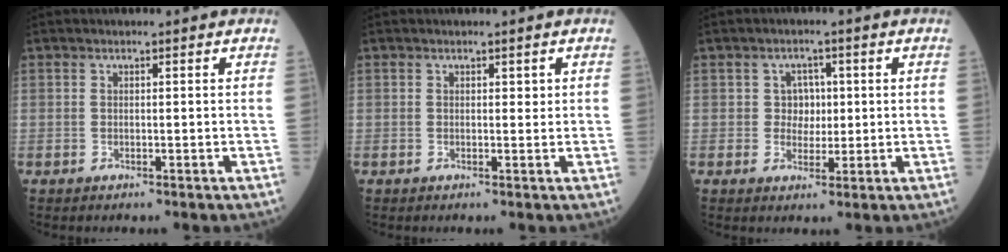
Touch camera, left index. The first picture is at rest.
{"total": 0.7, "force": [0.3, 0.4, 0.5], "torque": [-0.001, 0.001, 0.002]}
{"total": 3.2, "force": [0.4, 2.9, 1.2], "torque": [-0.014, 0.006, 0.006]}